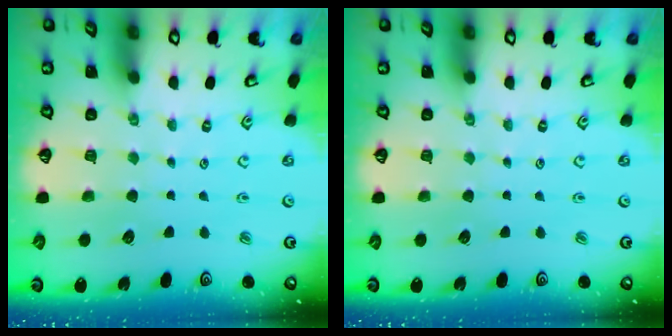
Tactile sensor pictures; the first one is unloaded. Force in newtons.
{"total": 0.0}